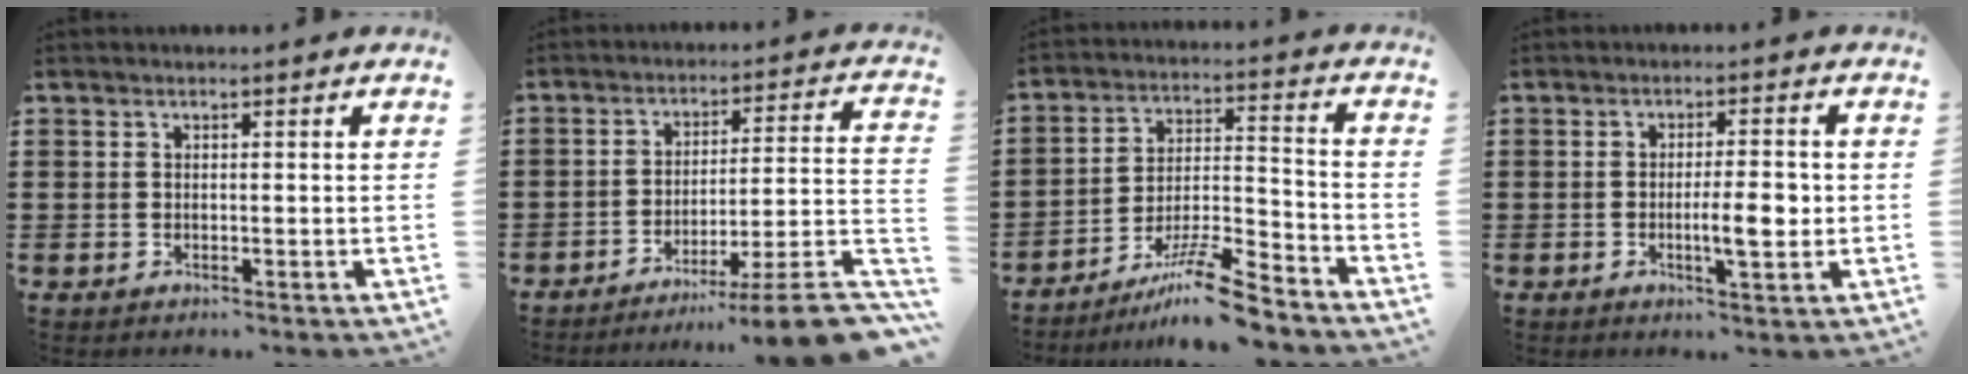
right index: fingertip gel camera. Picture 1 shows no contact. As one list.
[{"total": 7.9, "force": [-5.9, -0.3, 5.3], "torque": [-0.080, -0.008, -0.117]}, {"total": 10.5, "force": [-8.6, 0.7, 5.9], "torque": [-0.094, 0.020, -0.164]}, {"total": 5.4, "force": [-0.7, 1.3, 5.2], "torque": [-0.083, 0.001, -0.017]}]